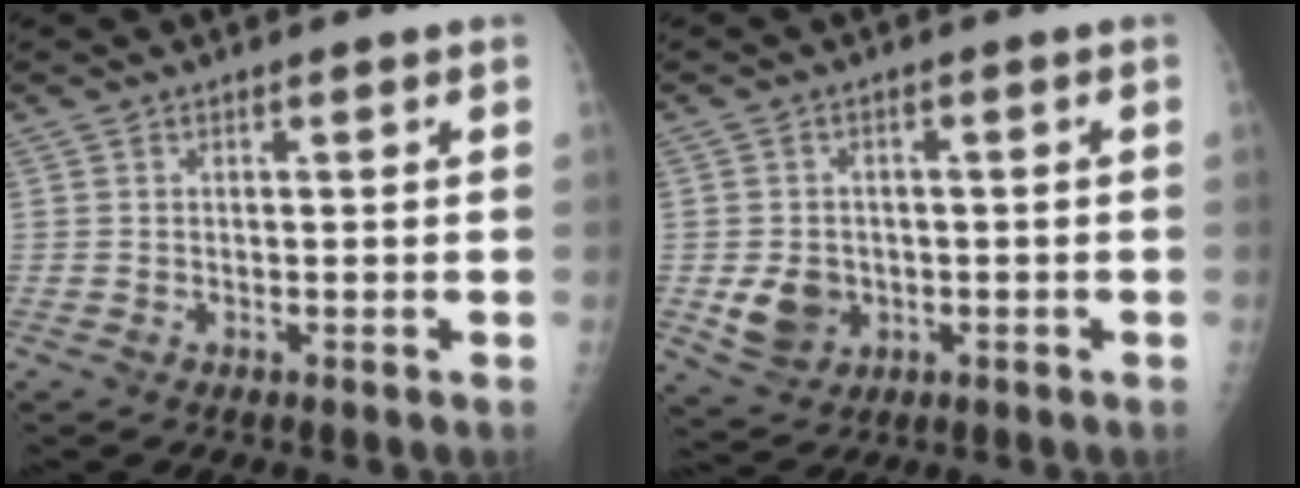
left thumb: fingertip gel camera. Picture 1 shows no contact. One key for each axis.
{"total": 6.2, "fx": -1.3, "fy": 5.3, "fz": 3.0, "tx": -0.033, "ty": 0.004, "tz": -0.011}